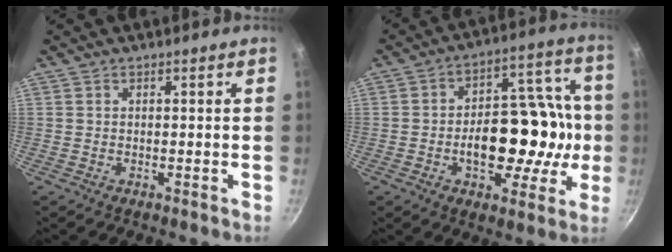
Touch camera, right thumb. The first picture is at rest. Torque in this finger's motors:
{"motor_torque": [2.18, 2.28, 1.62, -0.76, 0.45]}